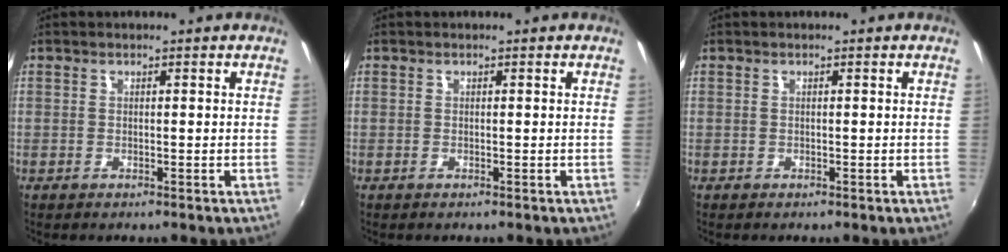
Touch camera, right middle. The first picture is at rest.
{"total": 0.0}
{"total": 0.0}